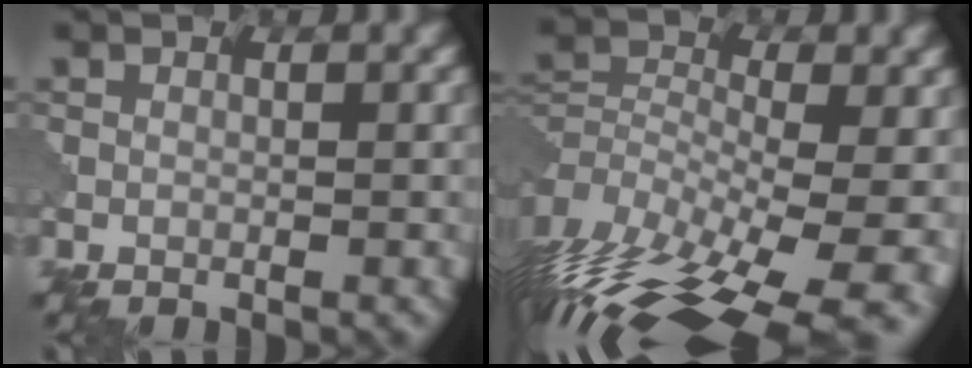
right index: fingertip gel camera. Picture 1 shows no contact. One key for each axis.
{"total": 16.3, "fx": -9.5, "fy": 7.5, "fz": 10.8, "tx": -0.199, "ty": -0.006, "tz": -0.120}